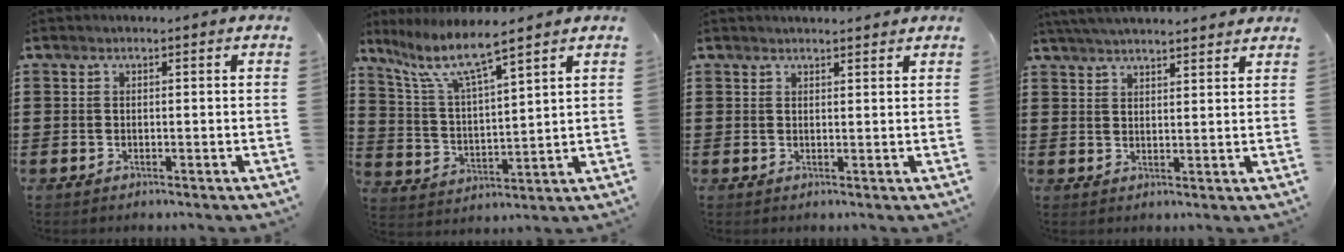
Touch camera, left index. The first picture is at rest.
{"total": 7.4, "force": [5.9, 0.8, 4.4], "torque": [-0.112, -0.030, 0.098]}
{"total": 1.3, "force": [1.3, 0.1, 0.1], "torque": [-0.005, 0.002, 0.025]}
{"total": 3.8, "force": [3.7, -0.1, 0.8], "torque": [-0.027, -0.009, 0.068]}